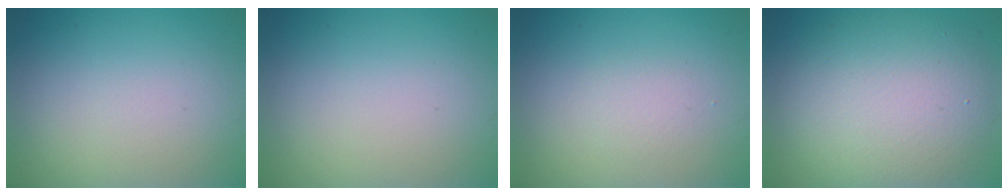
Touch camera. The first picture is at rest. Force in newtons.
{"total": 0.0}
{"total": 1.1, "press": 1.1, "slide": 0.1}
{"total": 9.6, "press": 9.6, "slide": 0.6}